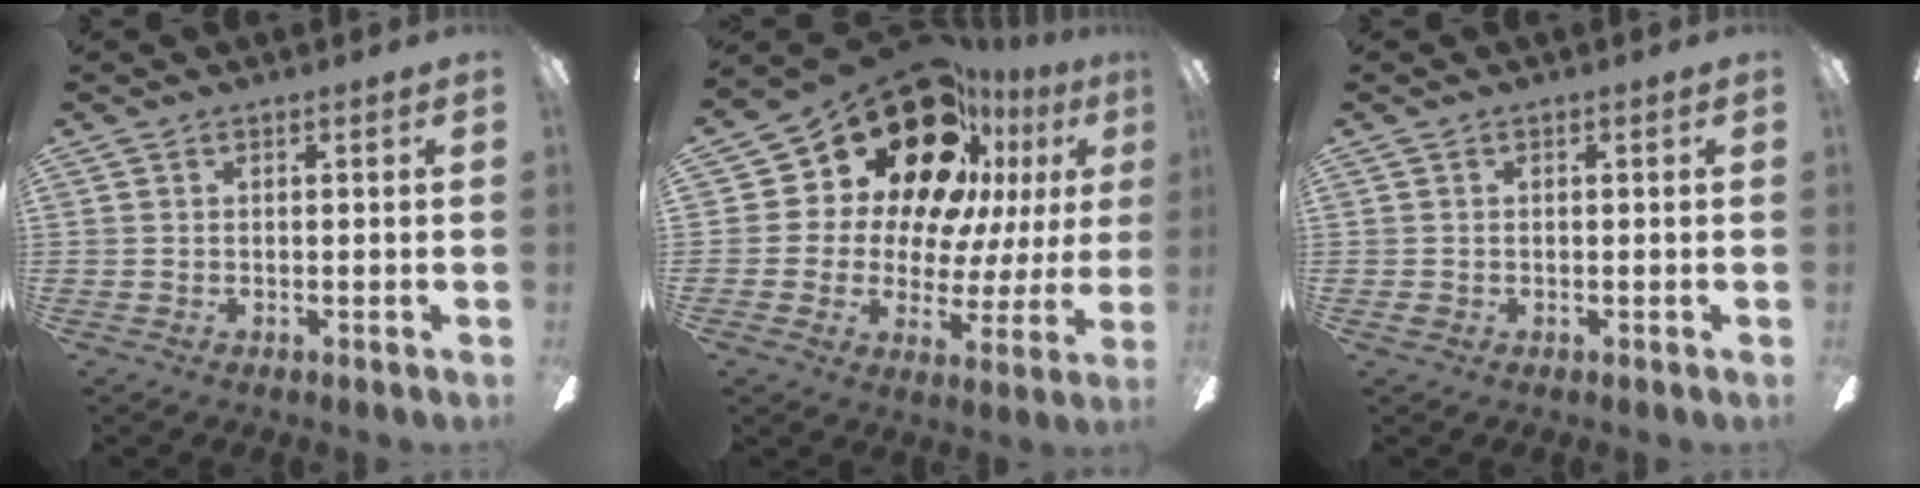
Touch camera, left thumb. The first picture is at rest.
{"total": 23.5, "force": [14.4, 13.6, 12.7], "torque": [-0.210, -0.104, 0.265]}
{"total": 1.0, "force": [-0.4, 0.8, 0.3], "torque": [-0.005, 0.005, -0.010]}